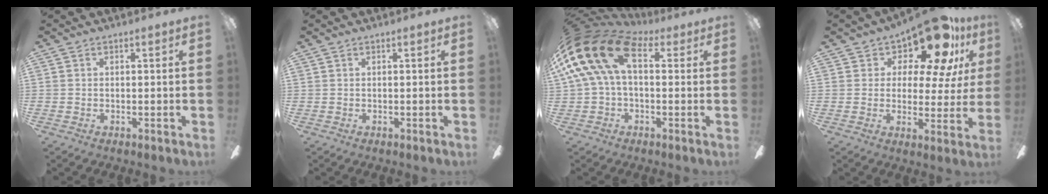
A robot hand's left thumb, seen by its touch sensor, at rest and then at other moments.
{"total": 0.0}
{"total": 19.8, "force": [4.5, 11.9, 15.2], "torque": [-0.307, 0.002, 0.078]}
{"total": 15.4, "force": [11.2, 6.0, 8.7], "torque": [-0.147, -0.078, 0.191]}